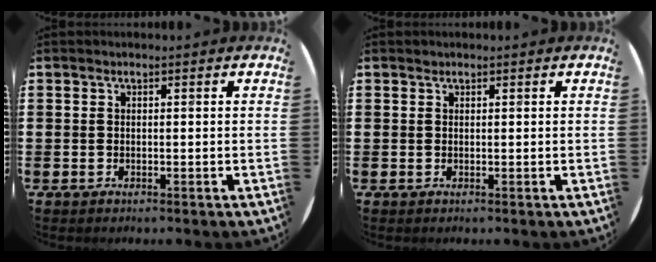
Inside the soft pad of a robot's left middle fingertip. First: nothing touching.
{"total": 0.0}